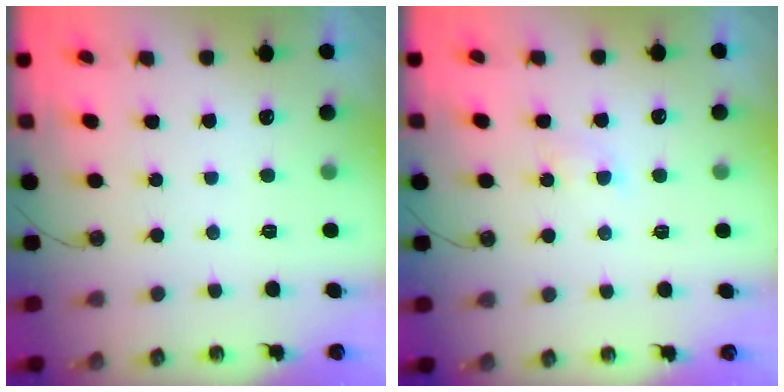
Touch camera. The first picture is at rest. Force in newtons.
{"total": 2.9, "press": 2.9, "slide": 0.6}